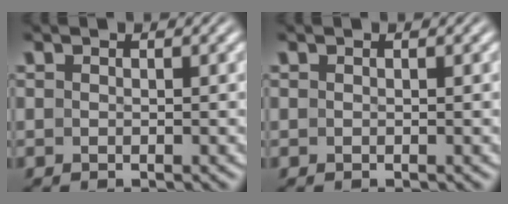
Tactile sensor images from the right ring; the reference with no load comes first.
{"total": 0.0}